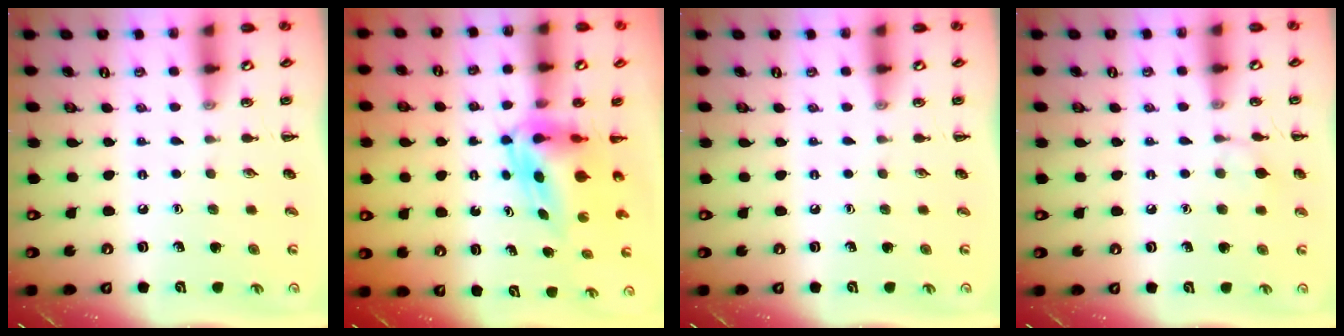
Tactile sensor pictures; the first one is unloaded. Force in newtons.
{"total": 7.0, "press": 6.8, "slide": 1.5}
{"total": 0.0}
{"total": 5.8, "press": 5.5, "slide": 1.8}